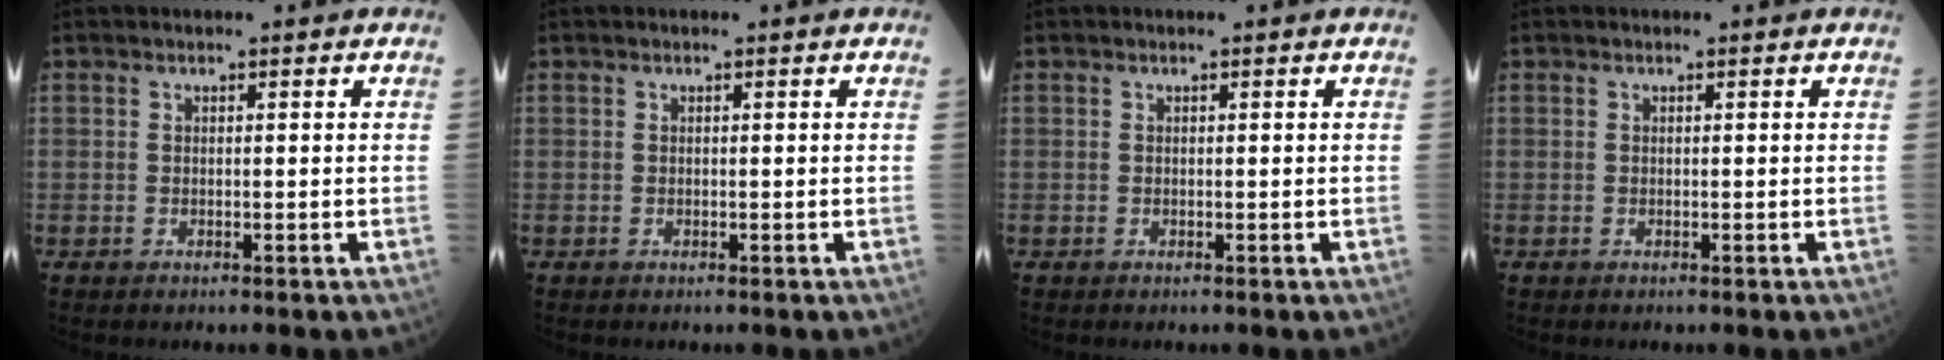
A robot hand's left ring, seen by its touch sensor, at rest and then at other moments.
{"total": 0.0}
{"total": 0.0}
{"total": 0.0}